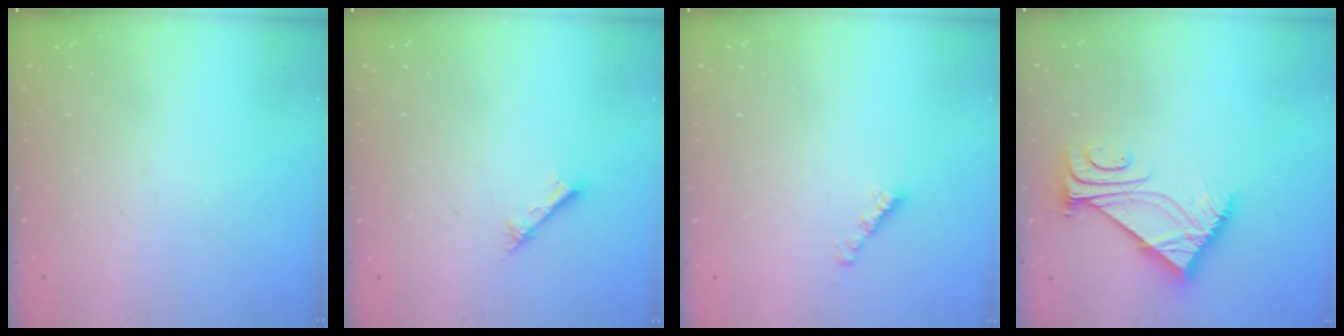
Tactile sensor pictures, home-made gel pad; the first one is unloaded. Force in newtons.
{"total": 1.6, "press": 1.6, "slide": 0.2}
{"total": 2.1, "press": 2.0, "slide": 0.7}
{"total": 8.1, "press": 8.0, "slide": 1.0}